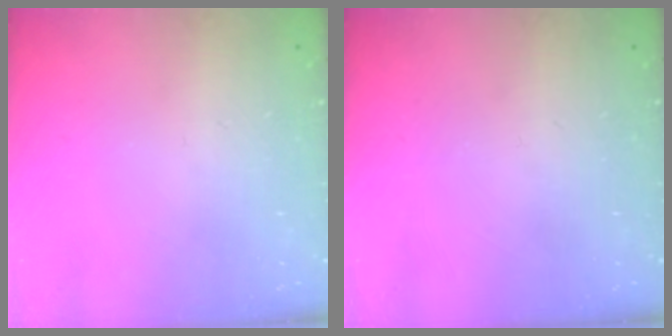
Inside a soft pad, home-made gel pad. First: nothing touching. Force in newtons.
{"total": 0.0}